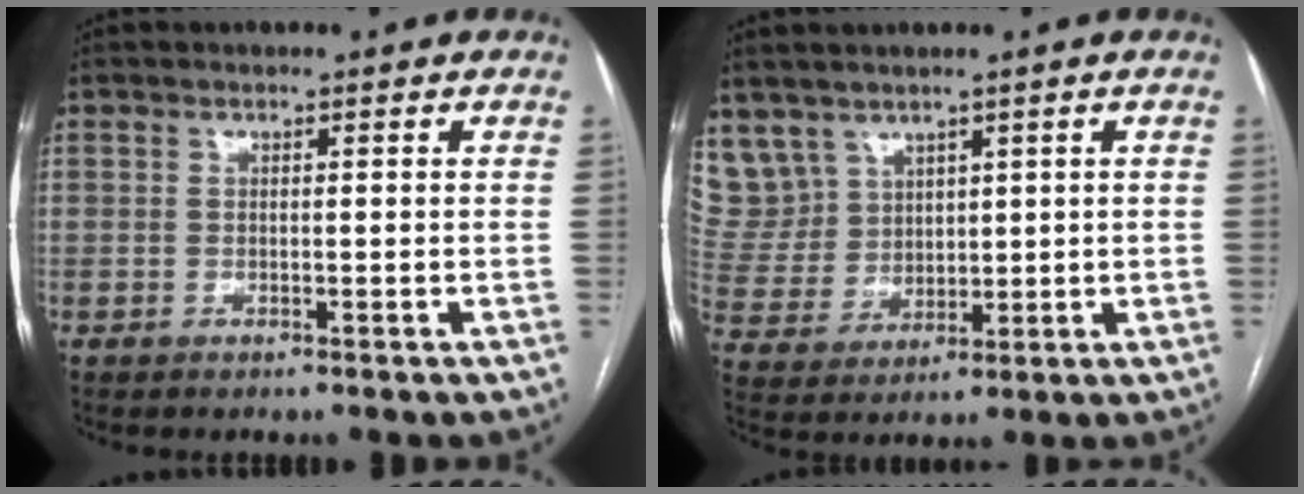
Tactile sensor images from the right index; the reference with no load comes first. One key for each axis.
{"total": 9.6, "fx": 6.2, "fy": 7.3, "fz": 1.0, "tx": -0.041, "ty": 0.031, "tz": 0.149}